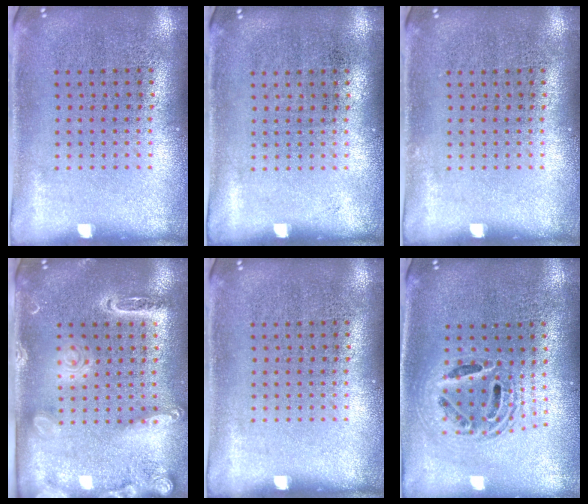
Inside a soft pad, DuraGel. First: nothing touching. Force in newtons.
{"total": 0.0}
{"total": 0.0}
{"total": 2.2, "press": 1.9, "slide": 1.1}
{"total": 0.0}
{"total": 1.8, "press": 1.5, "slide": 1.1}